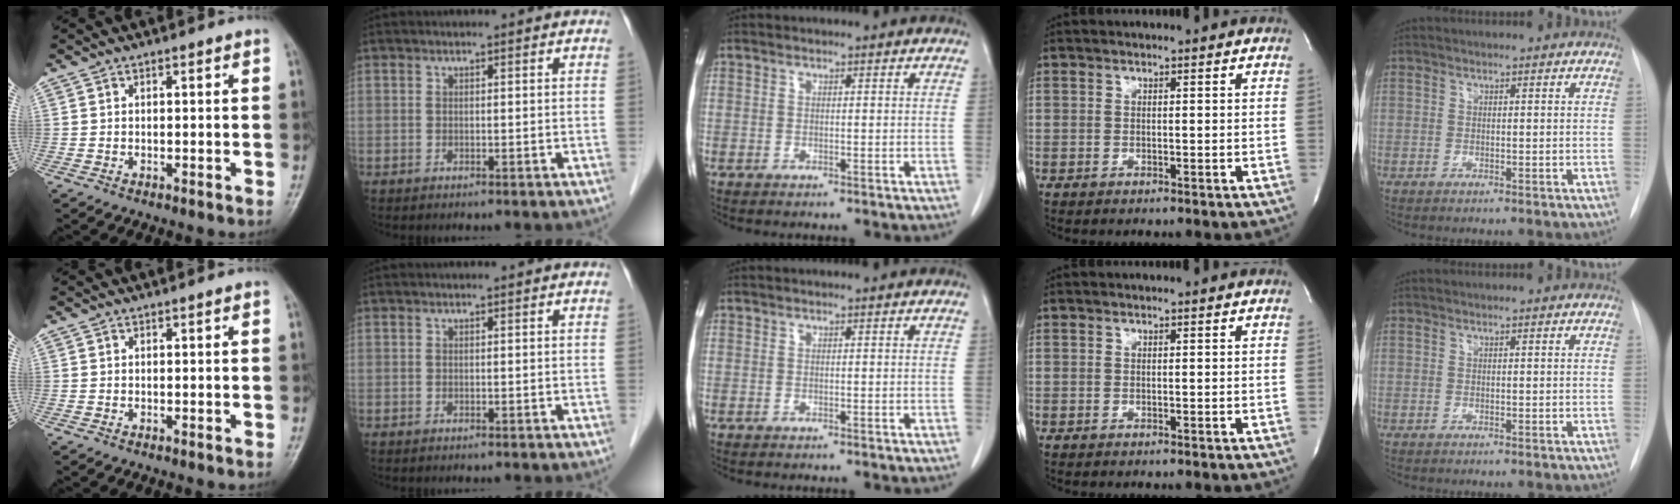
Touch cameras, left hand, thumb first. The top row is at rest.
{}